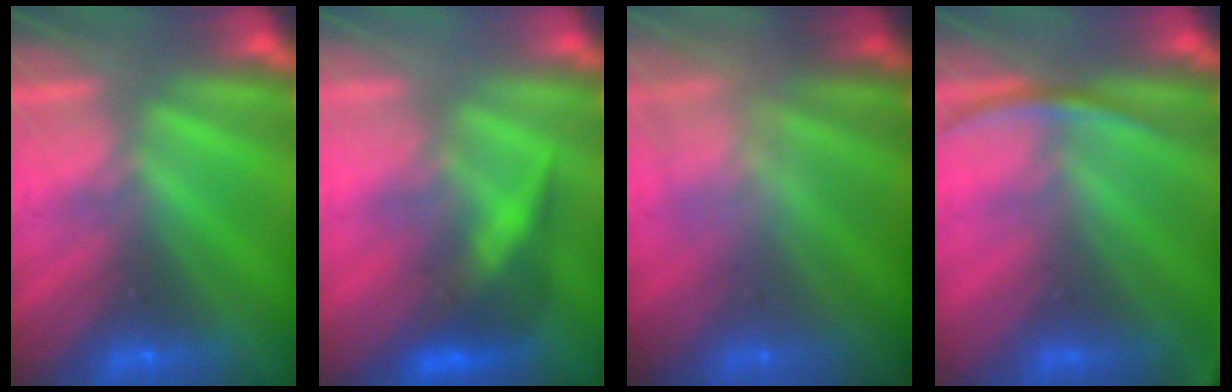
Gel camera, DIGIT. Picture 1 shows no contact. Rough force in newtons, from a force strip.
{"total": 2.8}
{"total": 2.3}
{"total": 2.8}